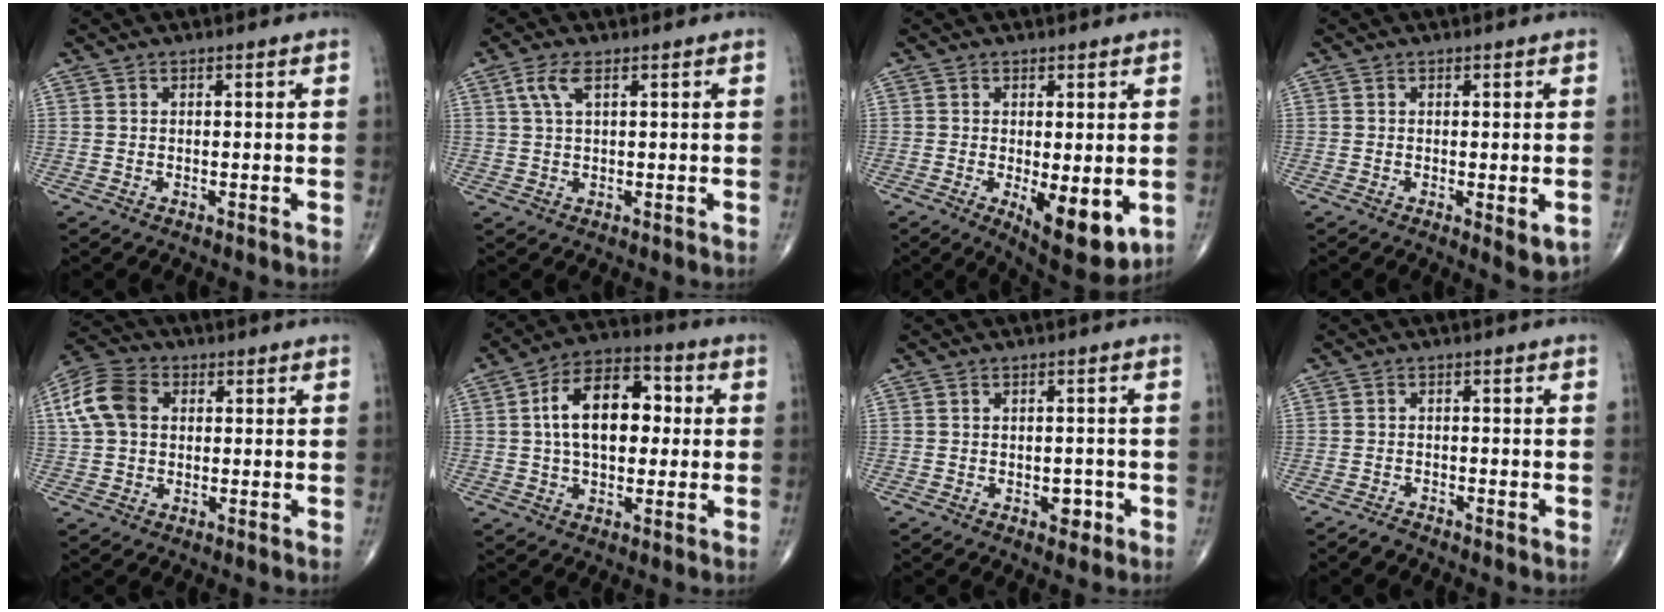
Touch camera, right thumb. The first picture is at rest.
{"total": 3.8, "force": [1.6, 1.4, 3.2], "torque": [-0.076, 0.008, 0.036]}
{"total": 10.2, "force": [-2.3, 3.9, 9.1], "torque": [-0.122, -0.024, -0.023]}
{"total": 3.7, "force": [-1.0, 1.3, 3.3], "torque": [-0.042, -0.010, -0.010]}
{"total": 9.7, "force": [1.8, 7.1, 6.3], "torque": [-0.124, 0.019, 0.028]}
{"total": 14.8, "force": [1.8, 8.8, 11.7], "torque": [-0.169, 0.025, 0.021]}
{"total": 2.7, "force": [-1.1, 1.8, 1.8], "torque": [-0.008, 0.004, -0.011]}
{"total": 1.3, "force": [-1.2, 0.3, 0.2], "torque": [-0.006, 0.000, -0.025]}